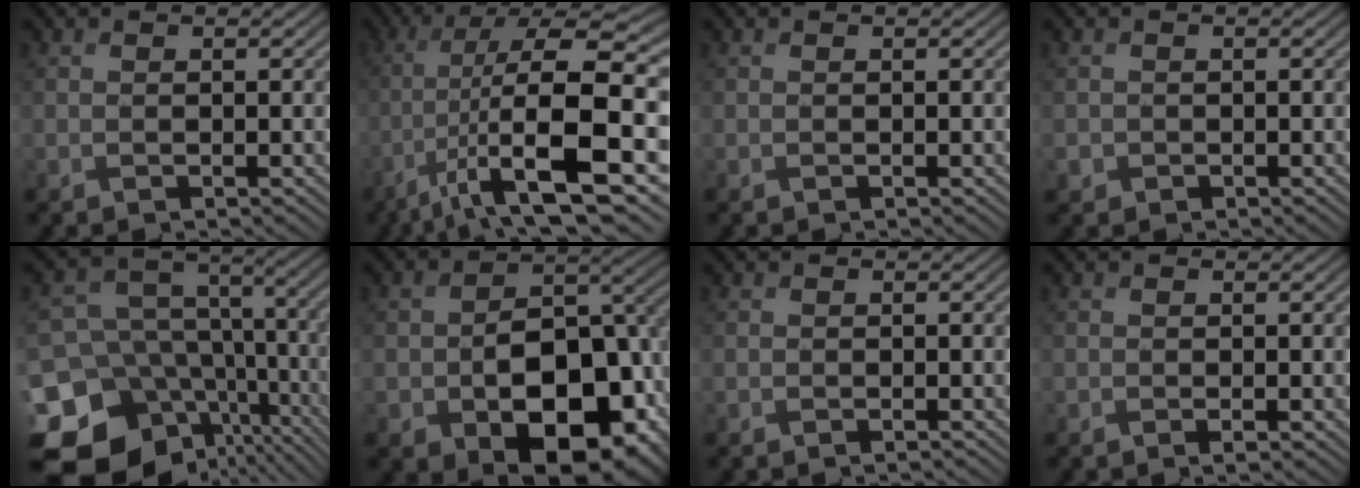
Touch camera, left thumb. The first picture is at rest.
{"total": 15.3, "force": [-5.4, 4.3, 13.6], "torque": [-0.251, -0.011, -0.082]}
{"total": 0.0}
{"total": 1.1, "force": [-0.4, 1.0, 0.1], "torque": [0.000, -0.007, -0.011]}
{"total": 17.9, "force": [-8.2, 13.2, 8.9], "torque": [-0.229, -0.022, -0.104]}
{"total": 16.9, "force": [-6.4, 10.9, 11.2], "torque": [-0.149, -0.039, -0.082]}
{"total": 0.5, "force": [-0.3, 0.4, 0.1], "torque": [-0.001, -0.005, -0.006]}
{"total": 0.8, "force": [-0.3, 0.5, 0.5], "torque": [-0.009, -0.004, -0.005]}